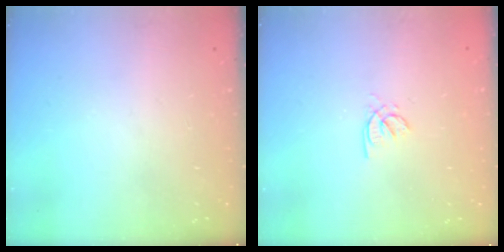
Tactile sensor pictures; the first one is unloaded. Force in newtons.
{"total": 1.9, "press": 1.8, "slide": 0.4}